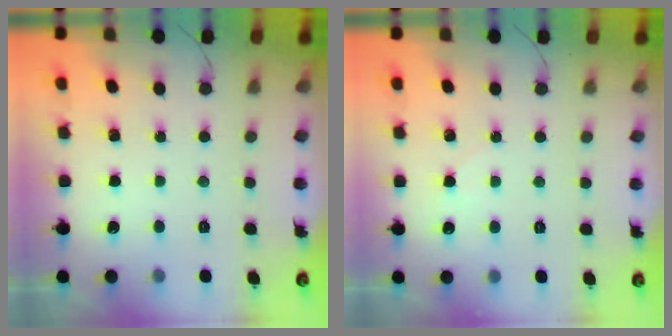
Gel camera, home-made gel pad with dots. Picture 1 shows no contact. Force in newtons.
{"total": 3.0, "press": 2.6, "slide": 1.5}